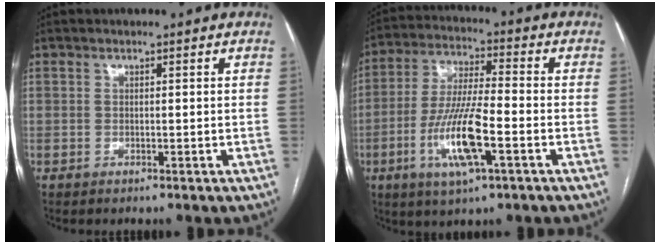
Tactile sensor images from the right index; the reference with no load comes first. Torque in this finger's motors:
{"motor_torque": [1.74, -0.40, 0.90, 0.21]}